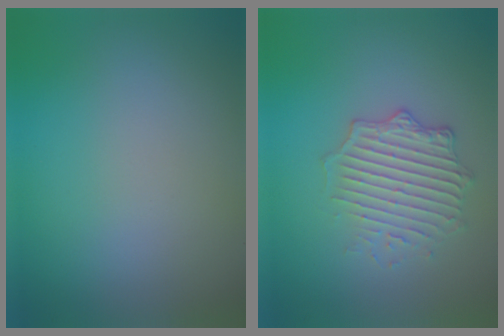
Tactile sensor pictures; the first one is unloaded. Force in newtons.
{"total": 3.6, "press": 3.3, "slide": 1.6}